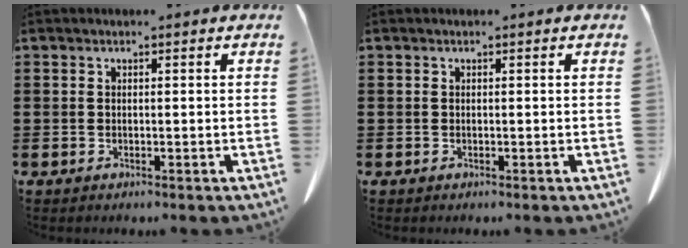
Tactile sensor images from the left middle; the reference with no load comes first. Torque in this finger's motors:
{"motor_torque": [-0.31, -0.40, 0.02, 0.01]}